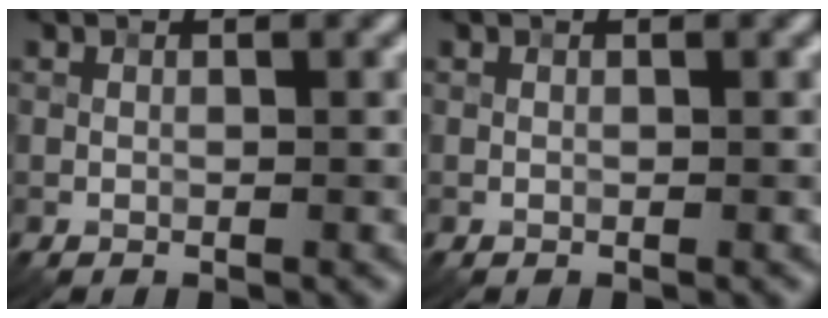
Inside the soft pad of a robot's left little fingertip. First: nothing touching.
{"total": 0.0}